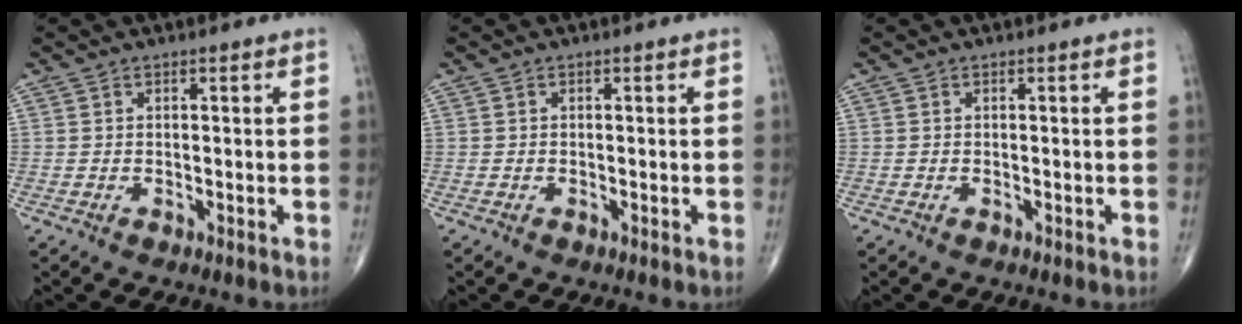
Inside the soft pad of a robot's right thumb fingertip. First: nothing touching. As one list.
[{"total": 0.0}, {"total": 0.0}]